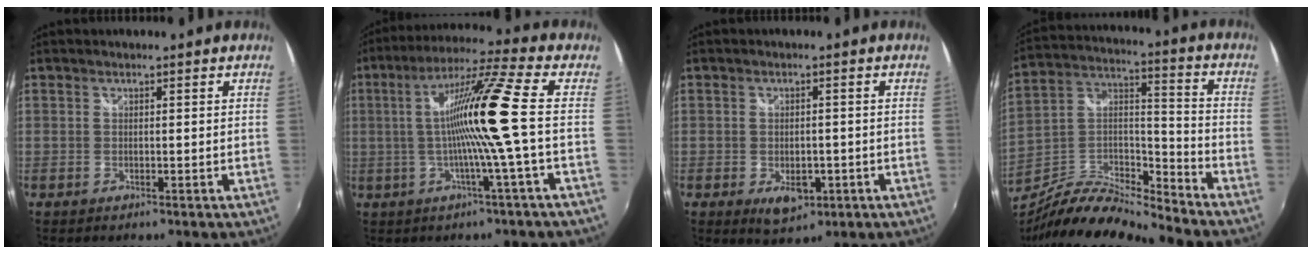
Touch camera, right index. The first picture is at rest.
{"total": 13.9, "force": [-0.8, -2.3, 13.6], "torque": [-0.245, 0.005, -0.018]}
{"total": 5.9, "force": [-2.1, 3.7, 4.0], "torque": [-0.071, -0.015, -0.026]}
{"total": 15.1, "force": [-13.5, 1.6, 6.6], "torque": [-0.140, 0.002, -0.261]}